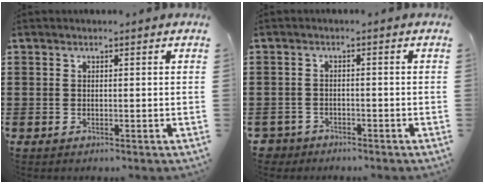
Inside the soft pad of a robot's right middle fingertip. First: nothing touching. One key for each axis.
{"total": 2.2, "fx": -2.0, "fy": 0.8, "fz": -0.1, "tx": -0.011, "ty": -0.005, "tz": -0.048}